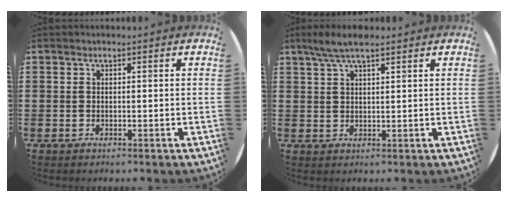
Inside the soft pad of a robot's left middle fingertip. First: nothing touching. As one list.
[{"total": 4.4, "force": [3.2, 0.9, 2.8], "torque": [-0.062, 0.003, 0.058]}]